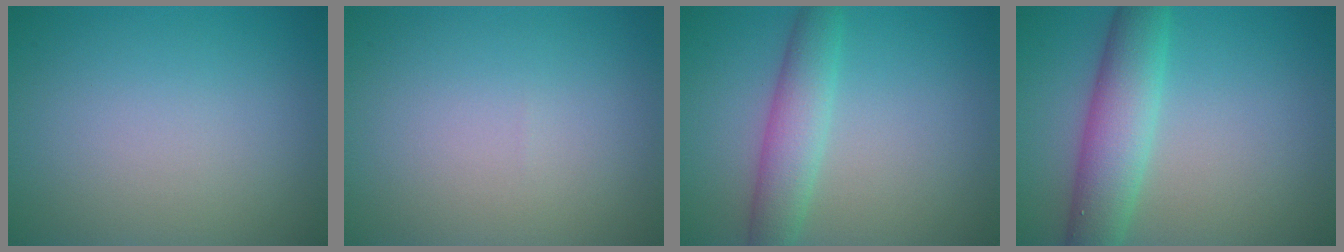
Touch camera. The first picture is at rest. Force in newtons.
{"total": 0.0}
{"total": 3.9, "press": 3.9, "slide": 0.1}
{"total": 5.3, "press": 5.3, "slide": 0.2}